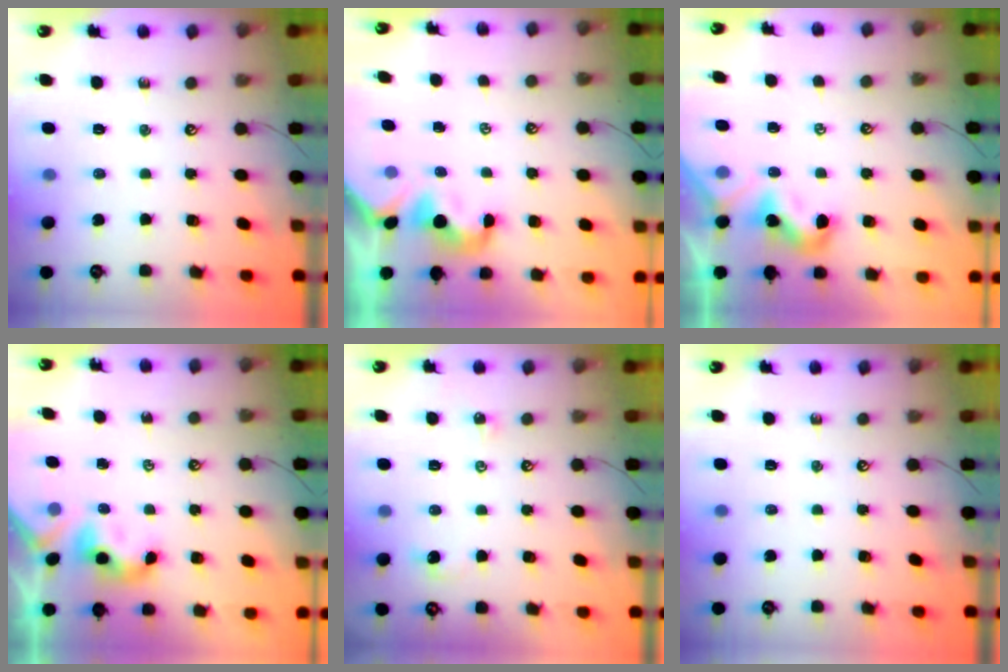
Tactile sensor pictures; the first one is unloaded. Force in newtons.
{"total": 1.1, "press": 1.1, "slide": 0.2}
{"total": 2.0, "press": 2.0, "slide": 0.5}
{"total": 3.6, "press": 3.6, "slide": 0.4}
{"total": 1.7, "press": 1.6, "slide": 0.5}
{"total": 0.0}